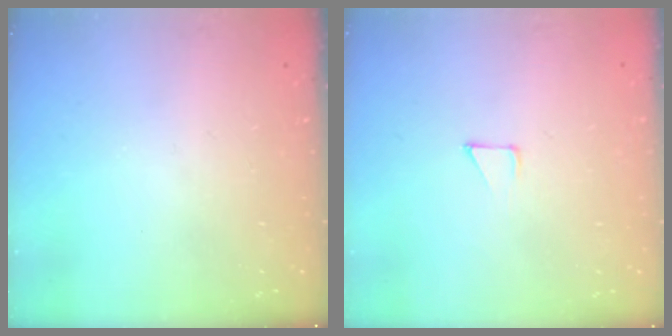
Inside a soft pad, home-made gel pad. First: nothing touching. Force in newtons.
{"total": 2.8, "press": 2.8, "slide": 0.2}